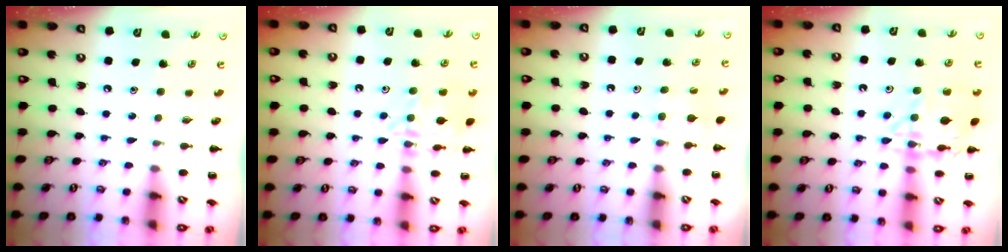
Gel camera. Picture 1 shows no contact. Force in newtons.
{"total": 14.4, "press": 14.4, "slide": 1.0}
{"total": 7.2, "press": 6.9, "slide": 1.9}
{"total": 15.4, "press": 15.3, "slide": 0.3}